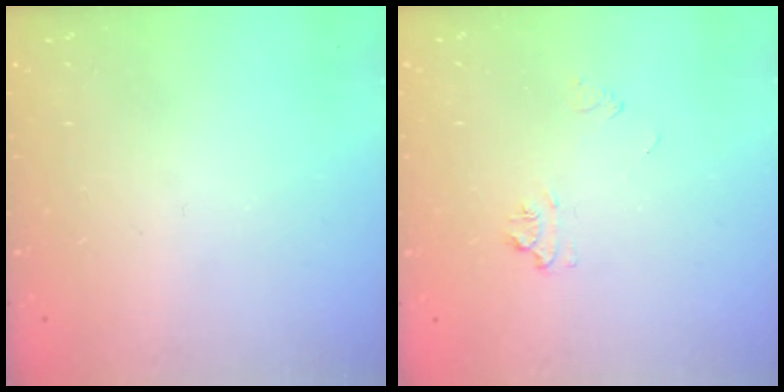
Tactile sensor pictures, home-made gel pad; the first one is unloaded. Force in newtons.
{"total": 4.6, "press": 4.5, "slide": 0.6}